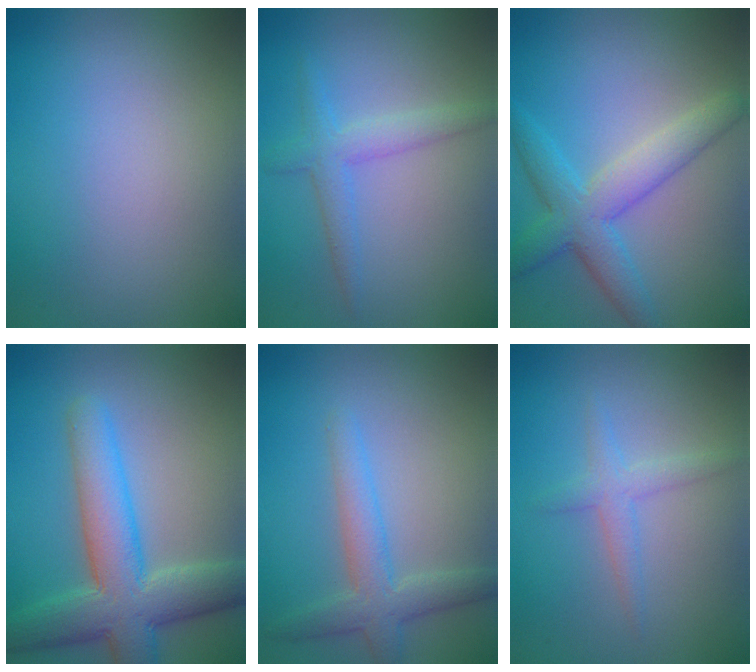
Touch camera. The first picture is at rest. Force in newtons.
{"total": 2.7, "press": 2.7, "slide": 0.2}
{"total": 5.3, "press": 5.3, "slide": 0.1}
{"total": 8.3, "press": 8.3, "slide": 0.4}
{"total": 3.7, "press": 3.7, "slide": 0.1}
{"total": 1.9, "press": 1.9, "slide": 0.1}